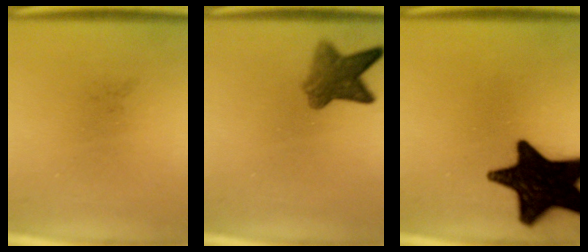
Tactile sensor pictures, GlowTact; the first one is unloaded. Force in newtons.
{"total": 5.7}
{"total": 19.4}